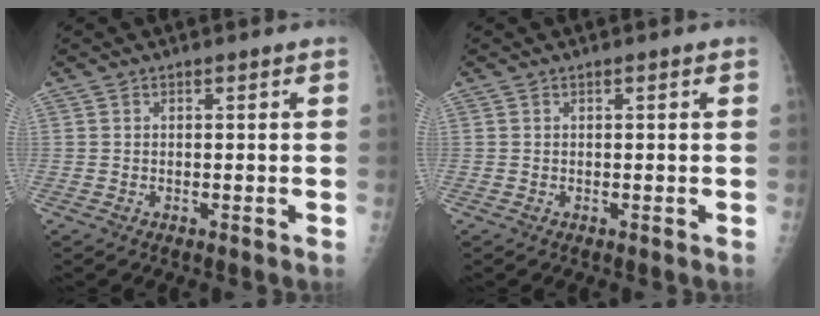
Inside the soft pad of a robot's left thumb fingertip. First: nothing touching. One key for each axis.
{"total": 0.0}